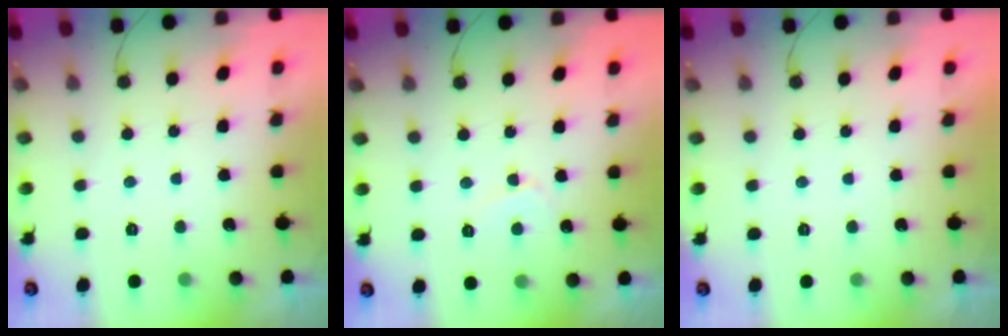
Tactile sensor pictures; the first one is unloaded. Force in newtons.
{"total": 4.2, "press": 4.2, "slide": 0.3}
{"total": 1.8, "press": 1.8, "slide": 0.1}